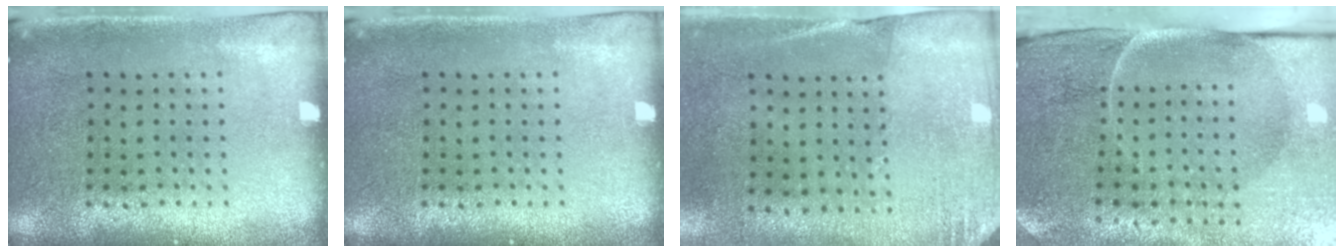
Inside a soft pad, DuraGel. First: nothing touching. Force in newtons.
{"total": 0.0}
{"total": 2.6, "press": 2.3, "slide": 1.2}
{"total": 4.9, "press": 3.9, "slide": 3.0}